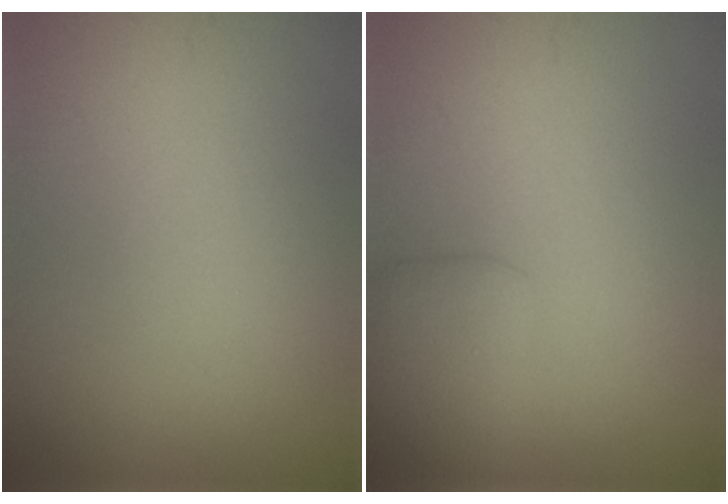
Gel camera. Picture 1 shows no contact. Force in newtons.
{"total": 2.7, "press": 2.7, "slide": 0.0}